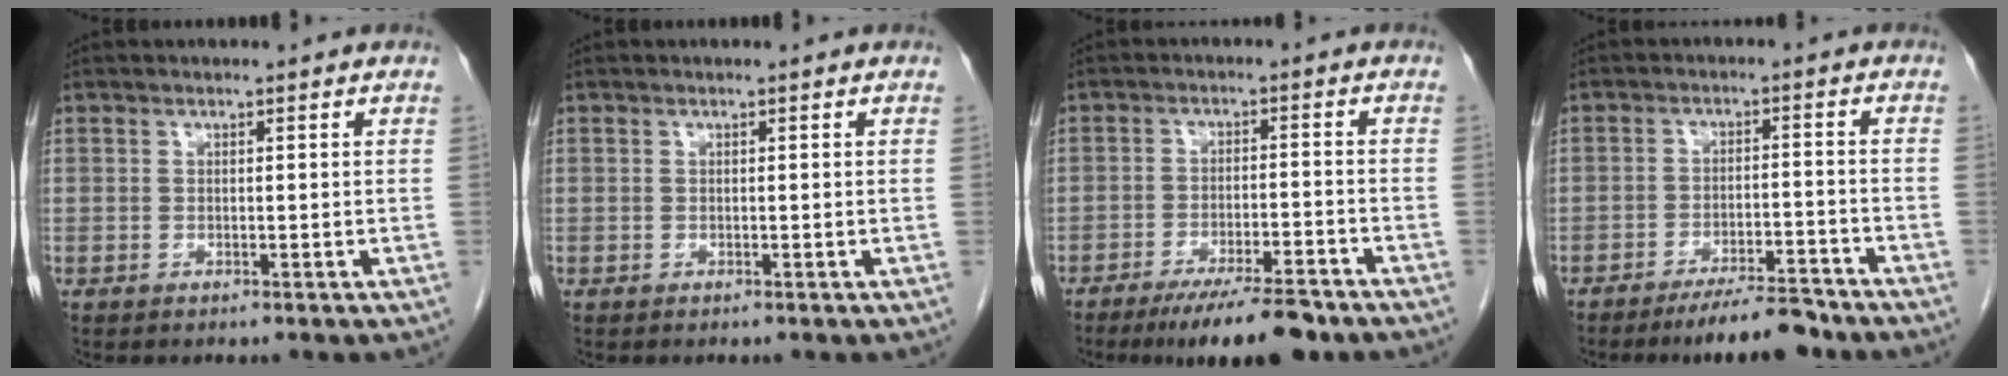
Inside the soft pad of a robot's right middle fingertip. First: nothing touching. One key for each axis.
{"total": 0.0}
{"total": 10.9, "fx": -8.3, "fy": 0.4, "fz": 7.0, "tx": -0.102, "ty": -0.025, "tz": -0.132}
{"total": 8.1, "fx": -7.0, "fy": 1.0, "fz": 4.0, "tx": -0.053, "ty": -0.012, "tz": -0.114}